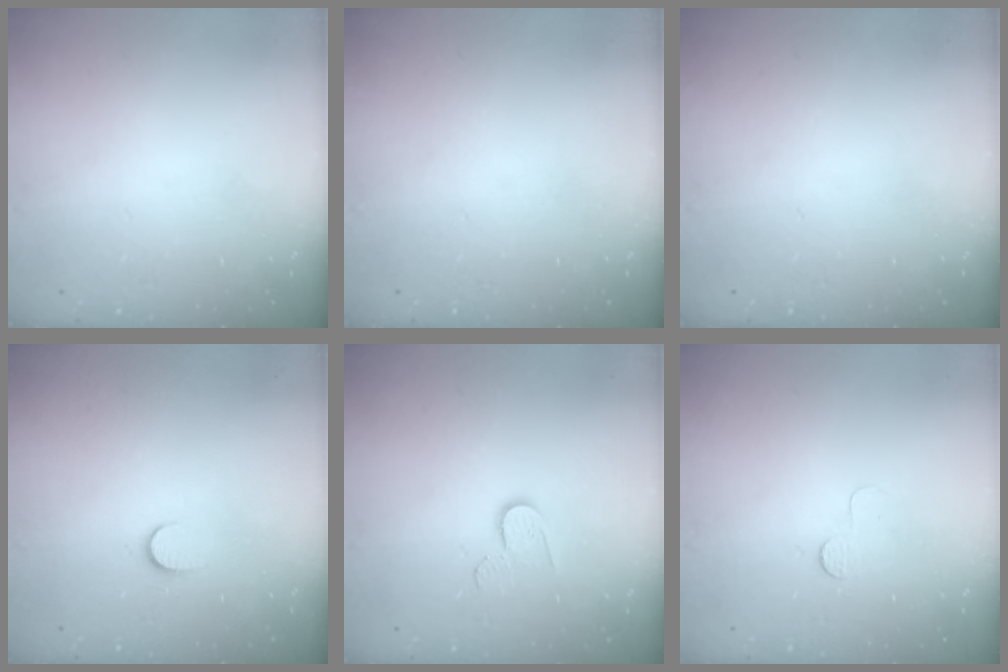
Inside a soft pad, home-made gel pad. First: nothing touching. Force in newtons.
{"total": 0.0}
{"total": 0.0}
{"total": 5.7, "press": 5.7, "slide": 0.5}
{"total": 6.3, "press": 6.3, "slide": 0.5}
{"total": 3.2, "press": 3.1, "slide": 0.3}